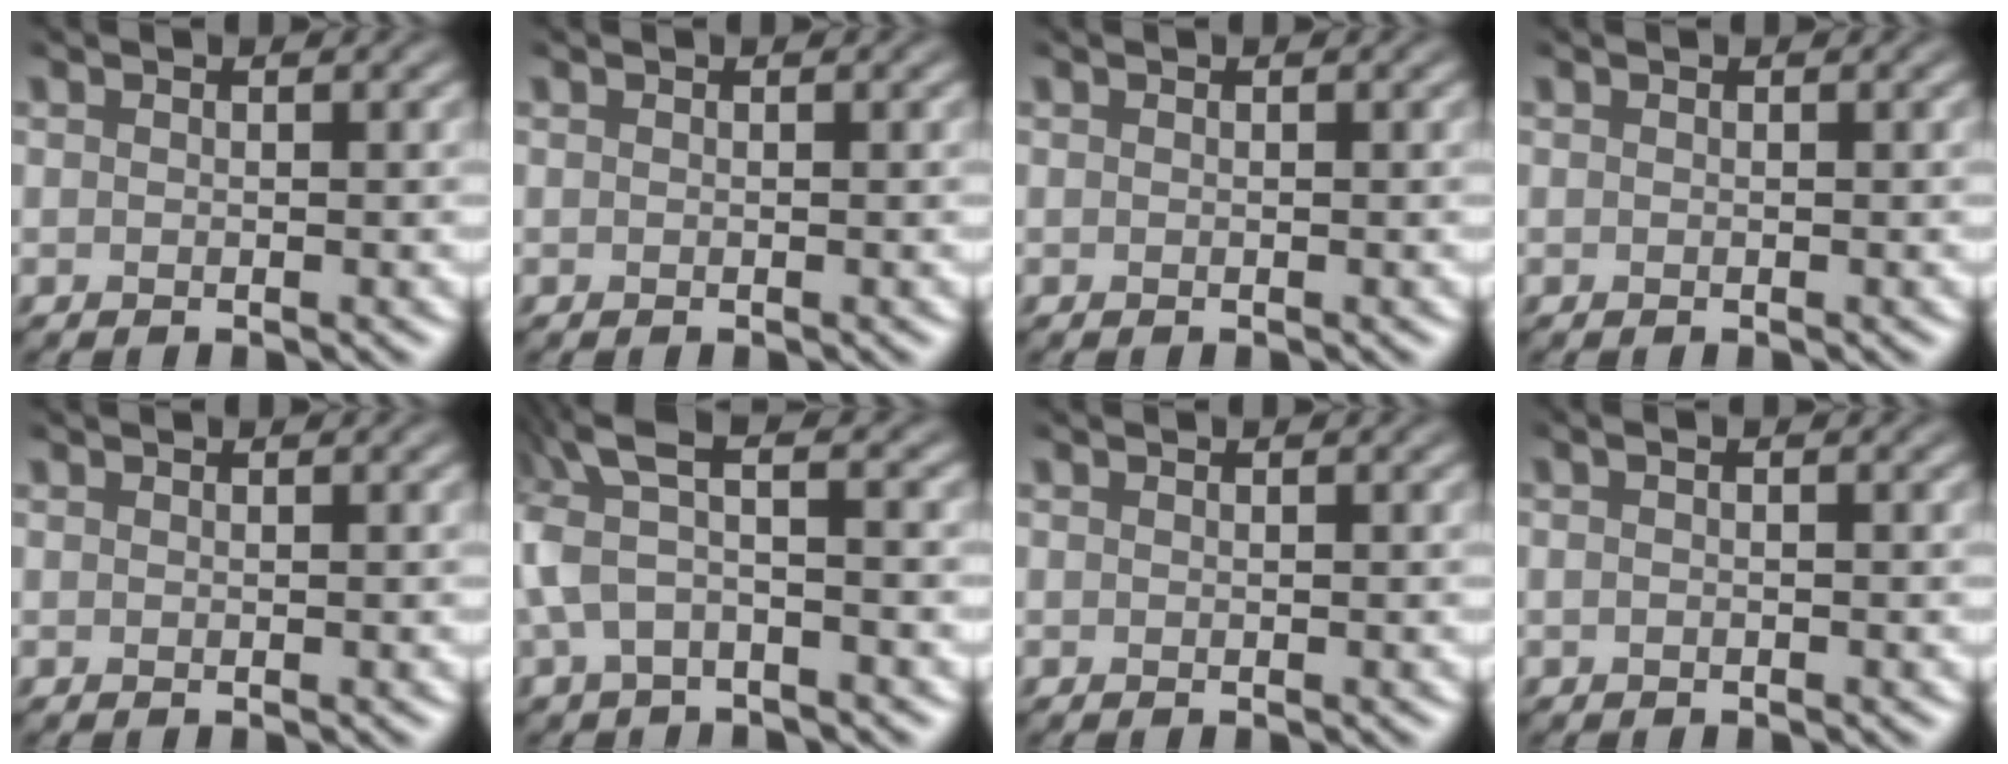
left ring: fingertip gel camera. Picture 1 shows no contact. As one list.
[{"total": 0.0}, {"total": 0.0}, {"total": 0.0}, {"total": 0.0}, {"total": 4.7, "force": [1.4, 1.5, 4.2], "torque": [-0.094, 0.012, 0.021]}, {"total": 0.0}, {"total": 0.9, "force": [0.0, 0.3, 0.9], "torque": [-0.017, -0.004, -0.006]}]